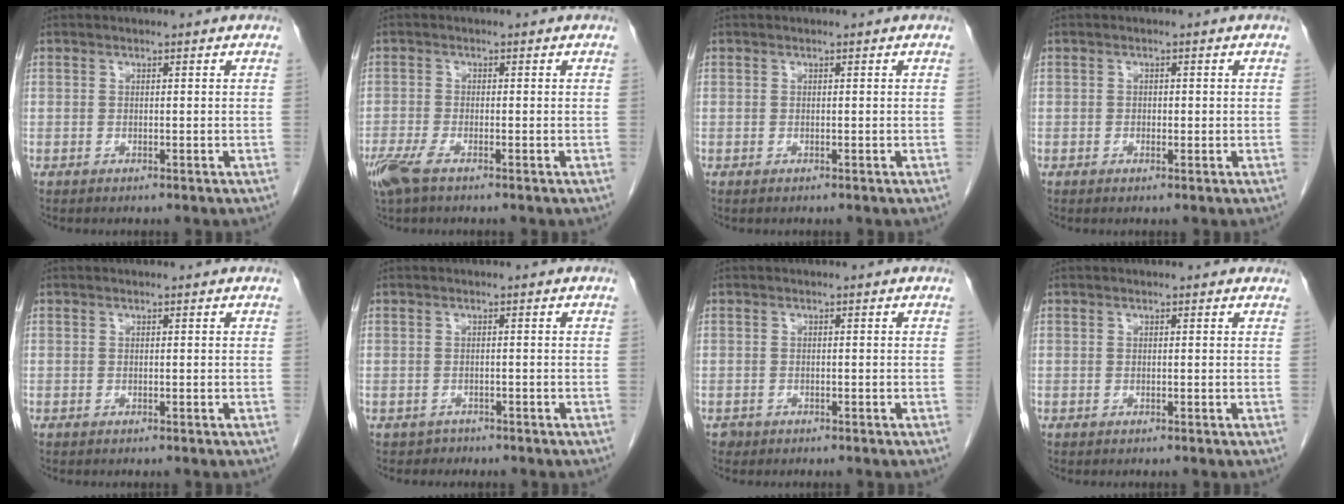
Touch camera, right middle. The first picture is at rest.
{"total": 4.1, "force": [-2.7, 1.0, 3.0], "torque": [-0.068, -0.011, -0.052]}
{"total": 0.0}
{"total": 0.7, "force": [0.0, 0.5, 0.6], "torque": [-0.010, 0.001, -0.001]}
{"total": 0.0}
{"total": 1.1, "force": [-0.7, 0.7, -0.5], "torque": [-0.003, 0.003, -0.014]}
{"total": 0.9, "force": [-0.6, 0.7, 0.0], "torque": [-0.003, 0.003, -0.009]}
{"total": 0.8, "force": [0.7, 0.3, -0.1], "torque": [-0.004, -0.002, -0.001]}